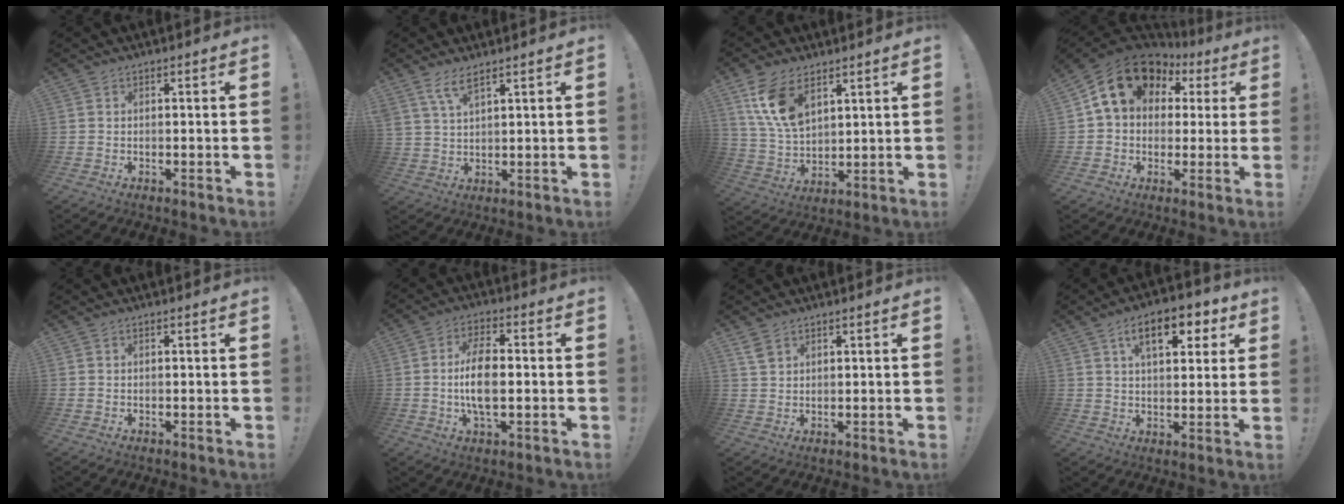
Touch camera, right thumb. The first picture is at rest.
{"total": 5.5, "force": [3.9, 1.4, 3.6], "torque": [-0.072, -0.016, 0.072]}
{"total": 12.8, "force": [7.0, 7.2, 7.9], "torque": [-0.162, -0.026, 0.135]}
{"total": 15.9, "force": [6.8, 11.4, 8.9], "torque": [-0.139, -0.022, 0.125]}
{"total": 0.0}
{"total": 10.5, "force": [-0.8, 4.7, 9.4], "torque": [-0.183, 0.000, -0.019]}
{"total": 3.4, "force": [2.3, 1.7, 1.8], "torque": [-0.026, -0.012, 0.043]}
{"total": 12.5, "force": [5.6, 5.9, 9.4], "torque": [-0.128, -0.015, 0.092]}